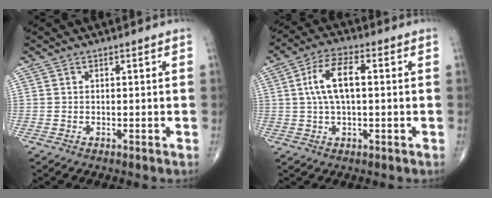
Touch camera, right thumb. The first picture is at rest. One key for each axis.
{"total": 8.9, "fx": 1.1, "fy": 3.9, "fz": 7.9, "tx": -0.156, "ty": 0.019, "tz": 0.019}